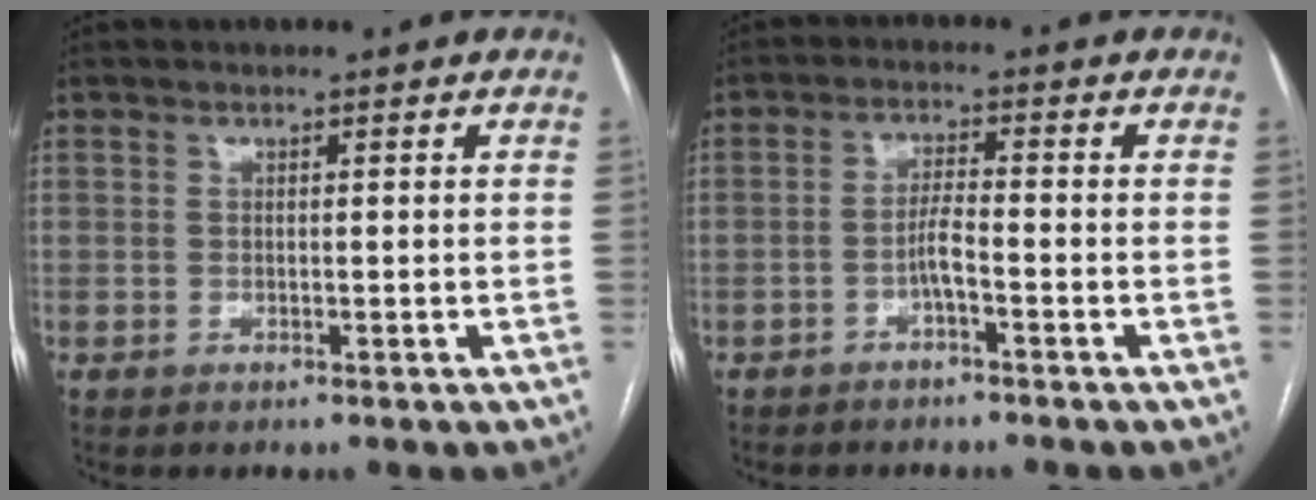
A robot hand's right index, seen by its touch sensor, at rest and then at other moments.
{"total": 3.0, "force": [-1.5, 0.2, 2.5], "torque": [-0.048, 0.003, -0.031]}